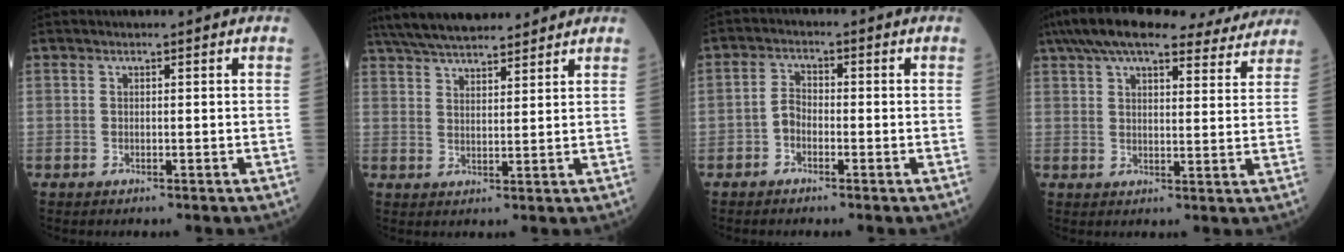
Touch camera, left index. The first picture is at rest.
{"total": 13.4, "force": [11.9, 2.5, 5.5], "torque": [-0.099, 0.034, 0.194]}
{"total": 2.5, "force": [-1.1, 1.6, 1.6], "torque": [-0.028, 0.006, -0.028]}
{"total": 21.9, "force": [18.8, 5.2, 9.9], "torque": [-0.167, 0.049, 0.252]}